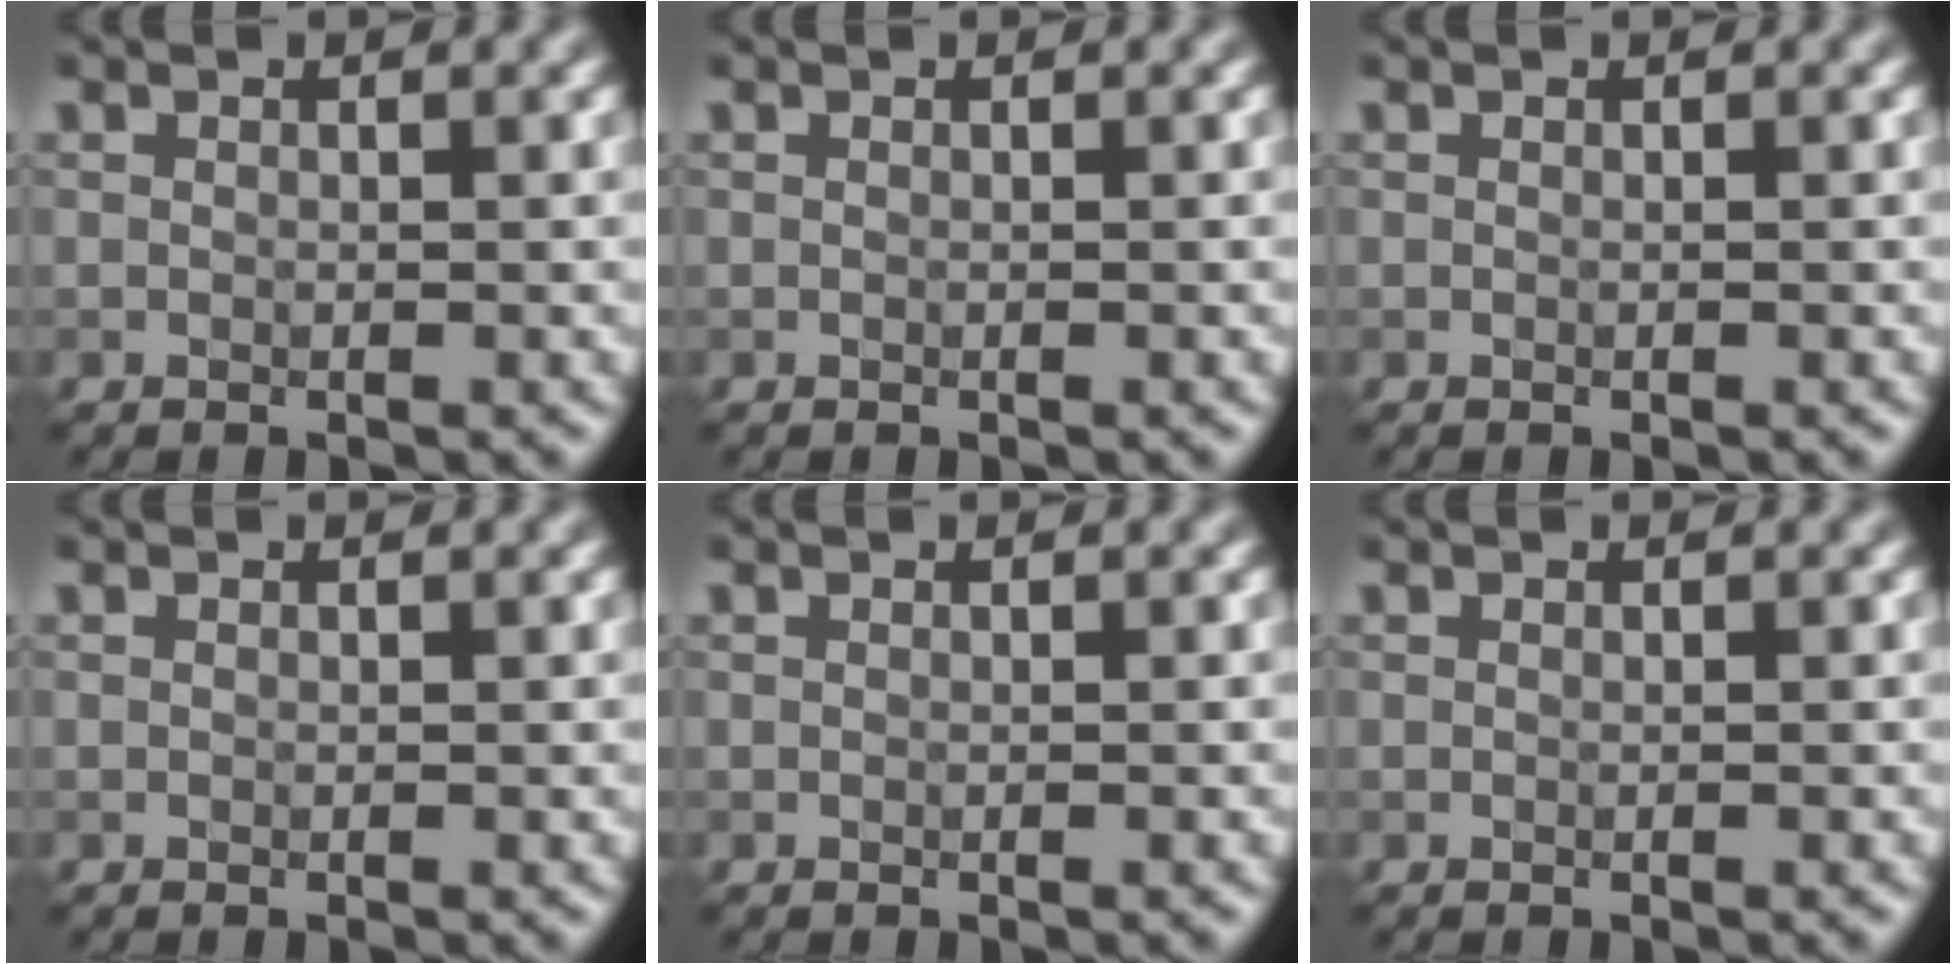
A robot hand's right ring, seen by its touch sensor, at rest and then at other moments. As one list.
[{"total": 0.0}, {"total": 0.0}, {"total": 0.0}, {"total": 0.0}, {"total": 0.0}]